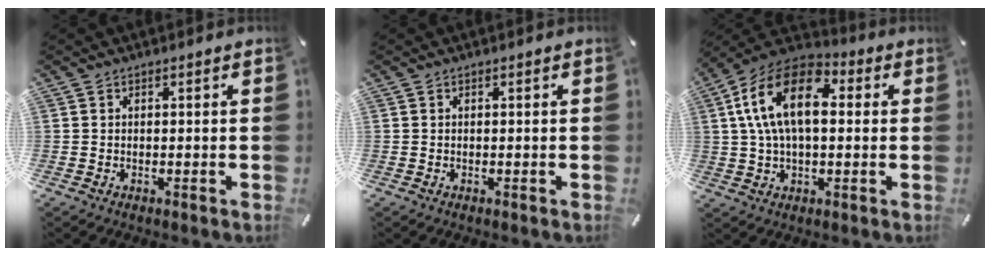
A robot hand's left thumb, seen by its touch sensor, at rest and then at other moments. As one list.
[{"total": 0.0}, {"total": 15.5, "force": [3.2, 9.4, 11.9], "torque": [-0.243, 0.008, 0.054]}]